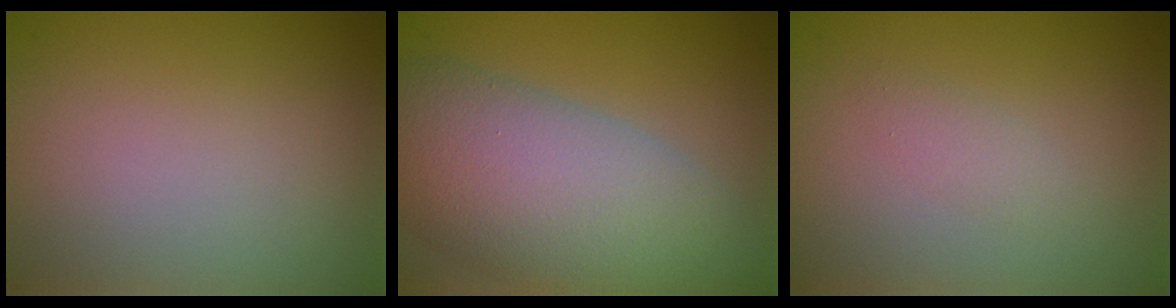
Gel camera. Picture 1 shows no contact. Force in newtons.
{"total": 10.7, "press": 10.7, "slide": 0.7}
{"total": 1.1, "press": 1.1, "slide": 0.0}